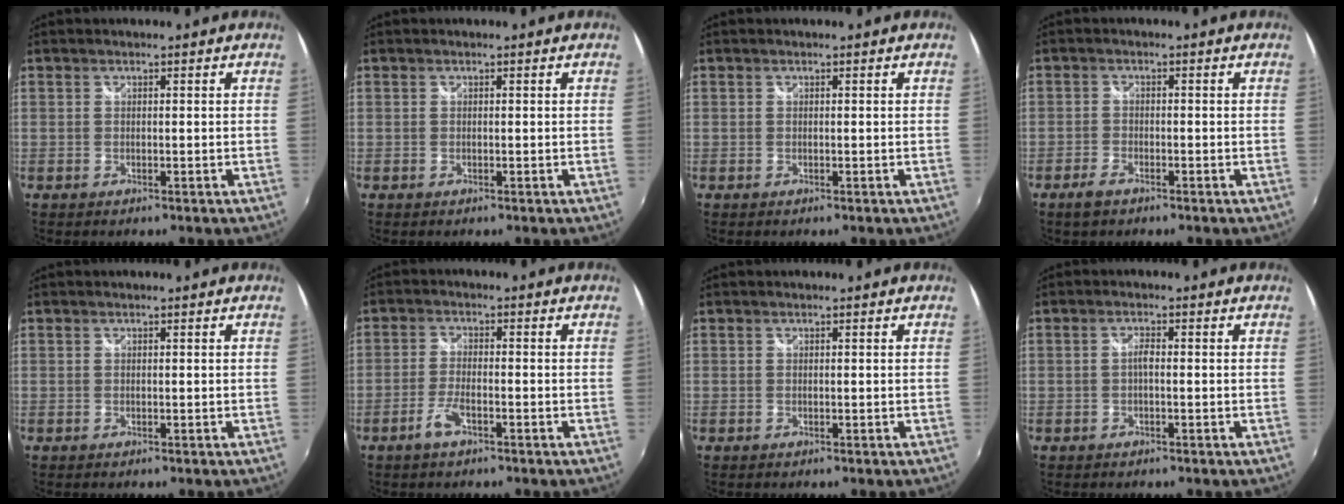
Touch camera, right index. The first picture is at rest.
{"total": 0.0}
{"total": 0.0}
{"total": 3.0, "force": [-2.2, 1.3, 1.6], "torque": [-0.043, -0.004, -0.045]}
{"total": 0.0}
{"total": 4.0, "force": [-2.5, 1.1, 3.0], "torque": [-0.073, -0.001, -0.050]}
{"total": 0.0}
{"total": 1.4, "force": [-0.4, 0.4, 1.3], "torque": [-0.026, 0.004, -0.009]}